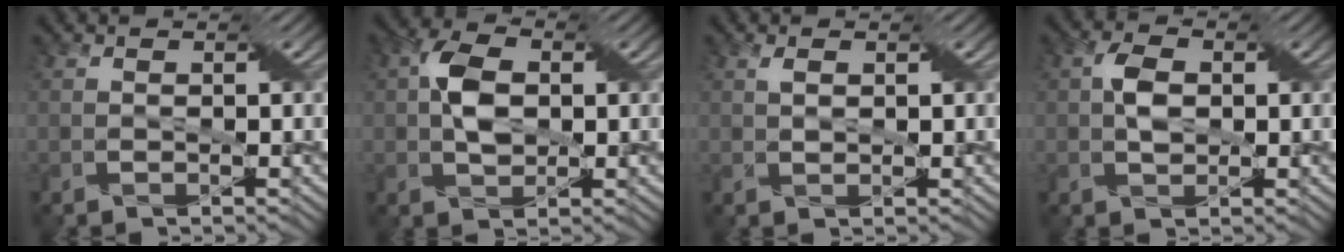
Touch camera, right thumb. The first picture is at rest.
{"total": 5.2, "force": [0.4, 3.3, 3.9], "torque": [-0.081, 0.007, 0.002]}
{"total": 1.4, "force": [0.6, 0.6, 1.1], "torque": [-0.026, 0.003, 0.013]}
{"total": 3.3, "force": [0.3, 2.1, 2.5], "torque": [-0.052, 0.006, 0.002]}